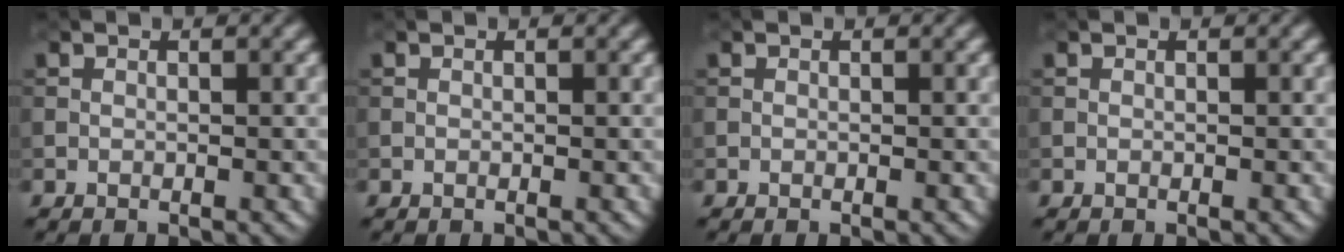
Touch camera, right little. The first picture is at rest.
{"total": 0.0}
{"total": 0.0}
{"total": 0.0}